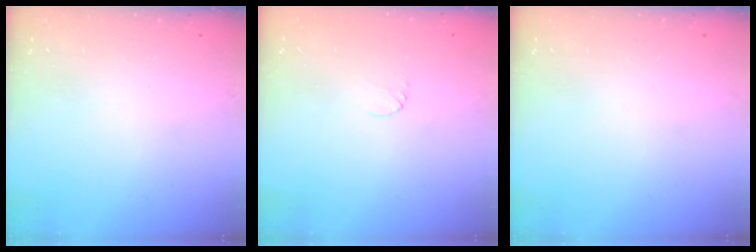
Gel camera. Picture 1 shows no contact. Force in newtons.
{"total": 5.1, "press": 5.1, "slide": 0.4}
{"total": 0.0}